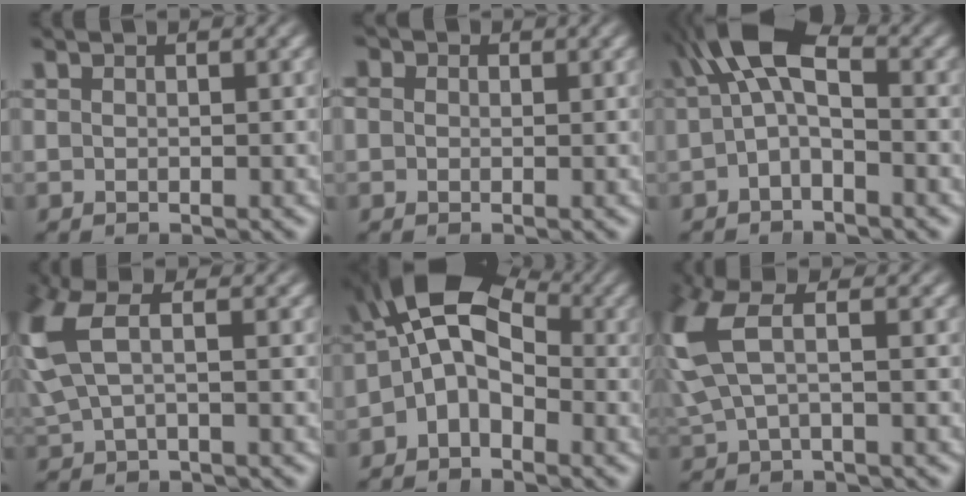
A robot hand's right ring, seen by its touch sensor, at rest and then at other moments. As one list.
[{"total": 3.4, "force": [0.1, 3.1, 1.3], "torque": [-0.037, -0.002, -0.002]}, {"total": 8.1, "force": [1.7, 5.0, 6.1], "torque": [-0.099, 0.010, 0.011]}, {"total": 7.0, "force": [1.3, 4.8, 4.8], "torque": [-0.125, 0.015, 0.017]}, {"total": 12.9, "force": [1.7, 9.4, 8.6], "torque": [-0.133, 0.009, 0.000]}, {"total": 7.7, "force": [1.7, 5.2, 5.4], "torque": [-0.136, 0.020, 0.020]}]